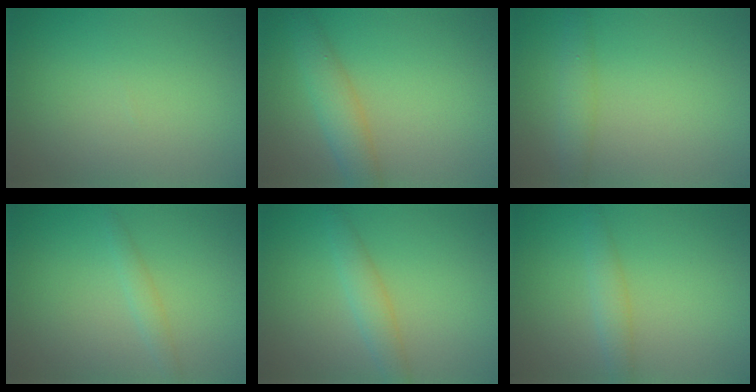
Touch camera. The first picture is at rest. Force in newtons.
{"total": 3.4, "press": 3.4, "slide": 0.0}
{"total": 2.0, "press": 2.0, "slide": 0.0}
{"total": 1.2, "press": 1.2, "slide": 0.1}
{"total": 2.3, "press": 2.3, "slide": 0.0}
{"total": 1.8, "press": 1.8, "slide": 0.1}